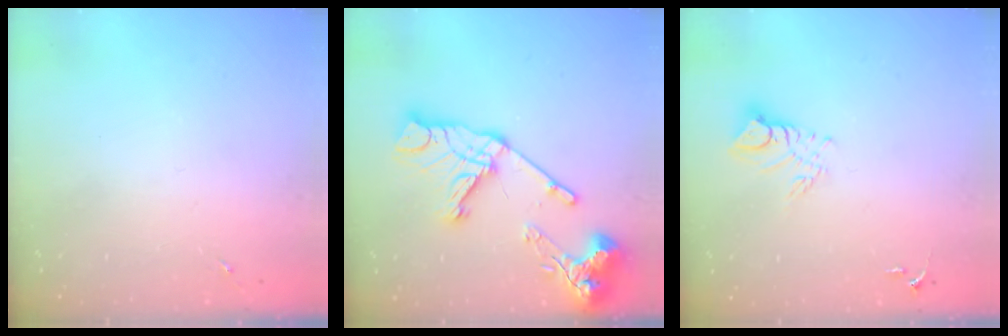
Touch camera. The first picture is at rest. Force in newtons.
{"total": 20.1, "press": 20.0, "slide": 2.3}
{"total": 8.6, "press": 8.6, "slide": 0.8}